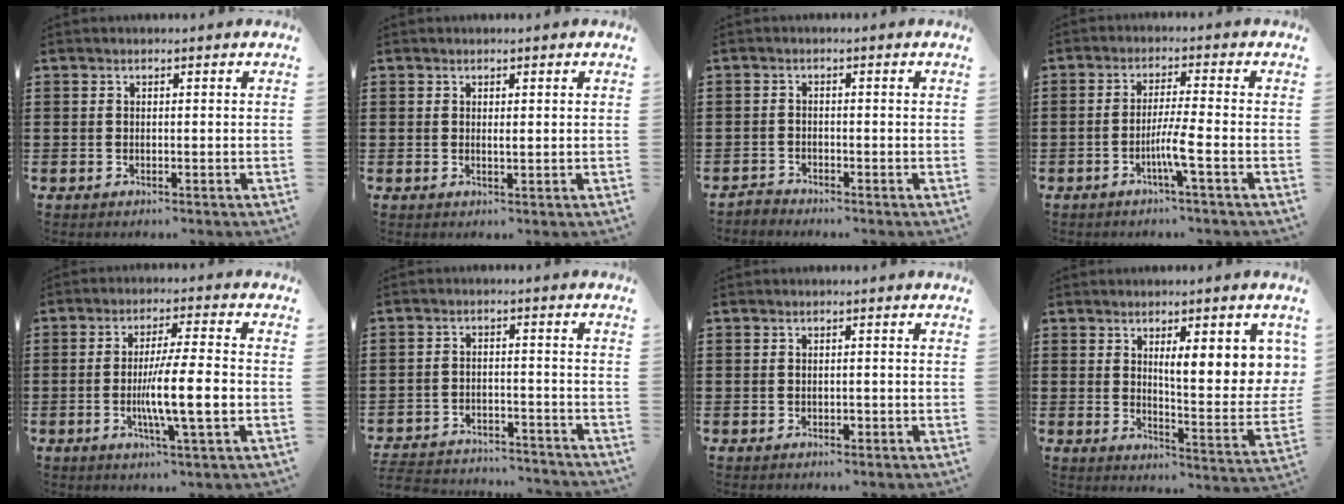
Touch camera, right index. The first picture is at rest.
{"total": 0.8, "force": [0.3, 0.1, 0.8], "torque": [-0.016, 0.001, 0.004]}
{"total": 1.4, "force": [-1.4, 0.3, 0.0], "torque": [-0.007, 0.004, -0.029]}
{"total": 4.8, "force": [-2.1, -0.4, 4.3], "torque": [-0.089, -0.015, -0.043]}
{"total": 9.6, "force": [-1.8, 1.0, 9.4], "torque": [-0.161, -0.013, -0.035]}
{"total": 4.2, "force": [-4.2, 0.3, 0.5], "torque": [-0.020, -0.002, -0.089]}
{"total": 0.8, "force": [-0.4, 0.3, 0.6], "torque": [-0.014, -0.005, -0.006]}
{"total": 8.3, "force": [3.7, 2.1, 7.1], "torque": [-0.113, -0.019, 0.056]}